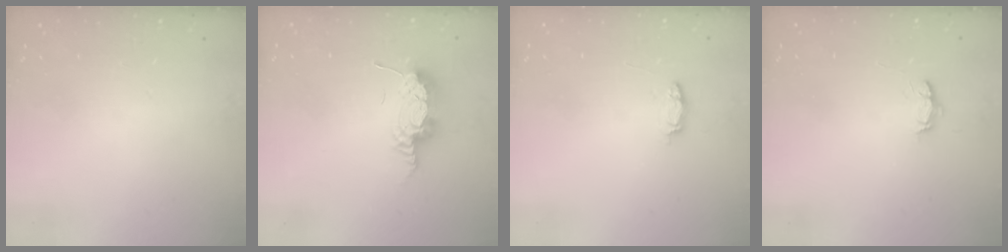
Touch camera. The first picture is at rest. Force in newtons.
{"total": 14.2, "press": 10.6, "slide": 9.4}
{"total": 3.7, "press": 3.6, "slide": 0.4}
{"total": 3.9, "press": 3.9, "slide": 0.5}